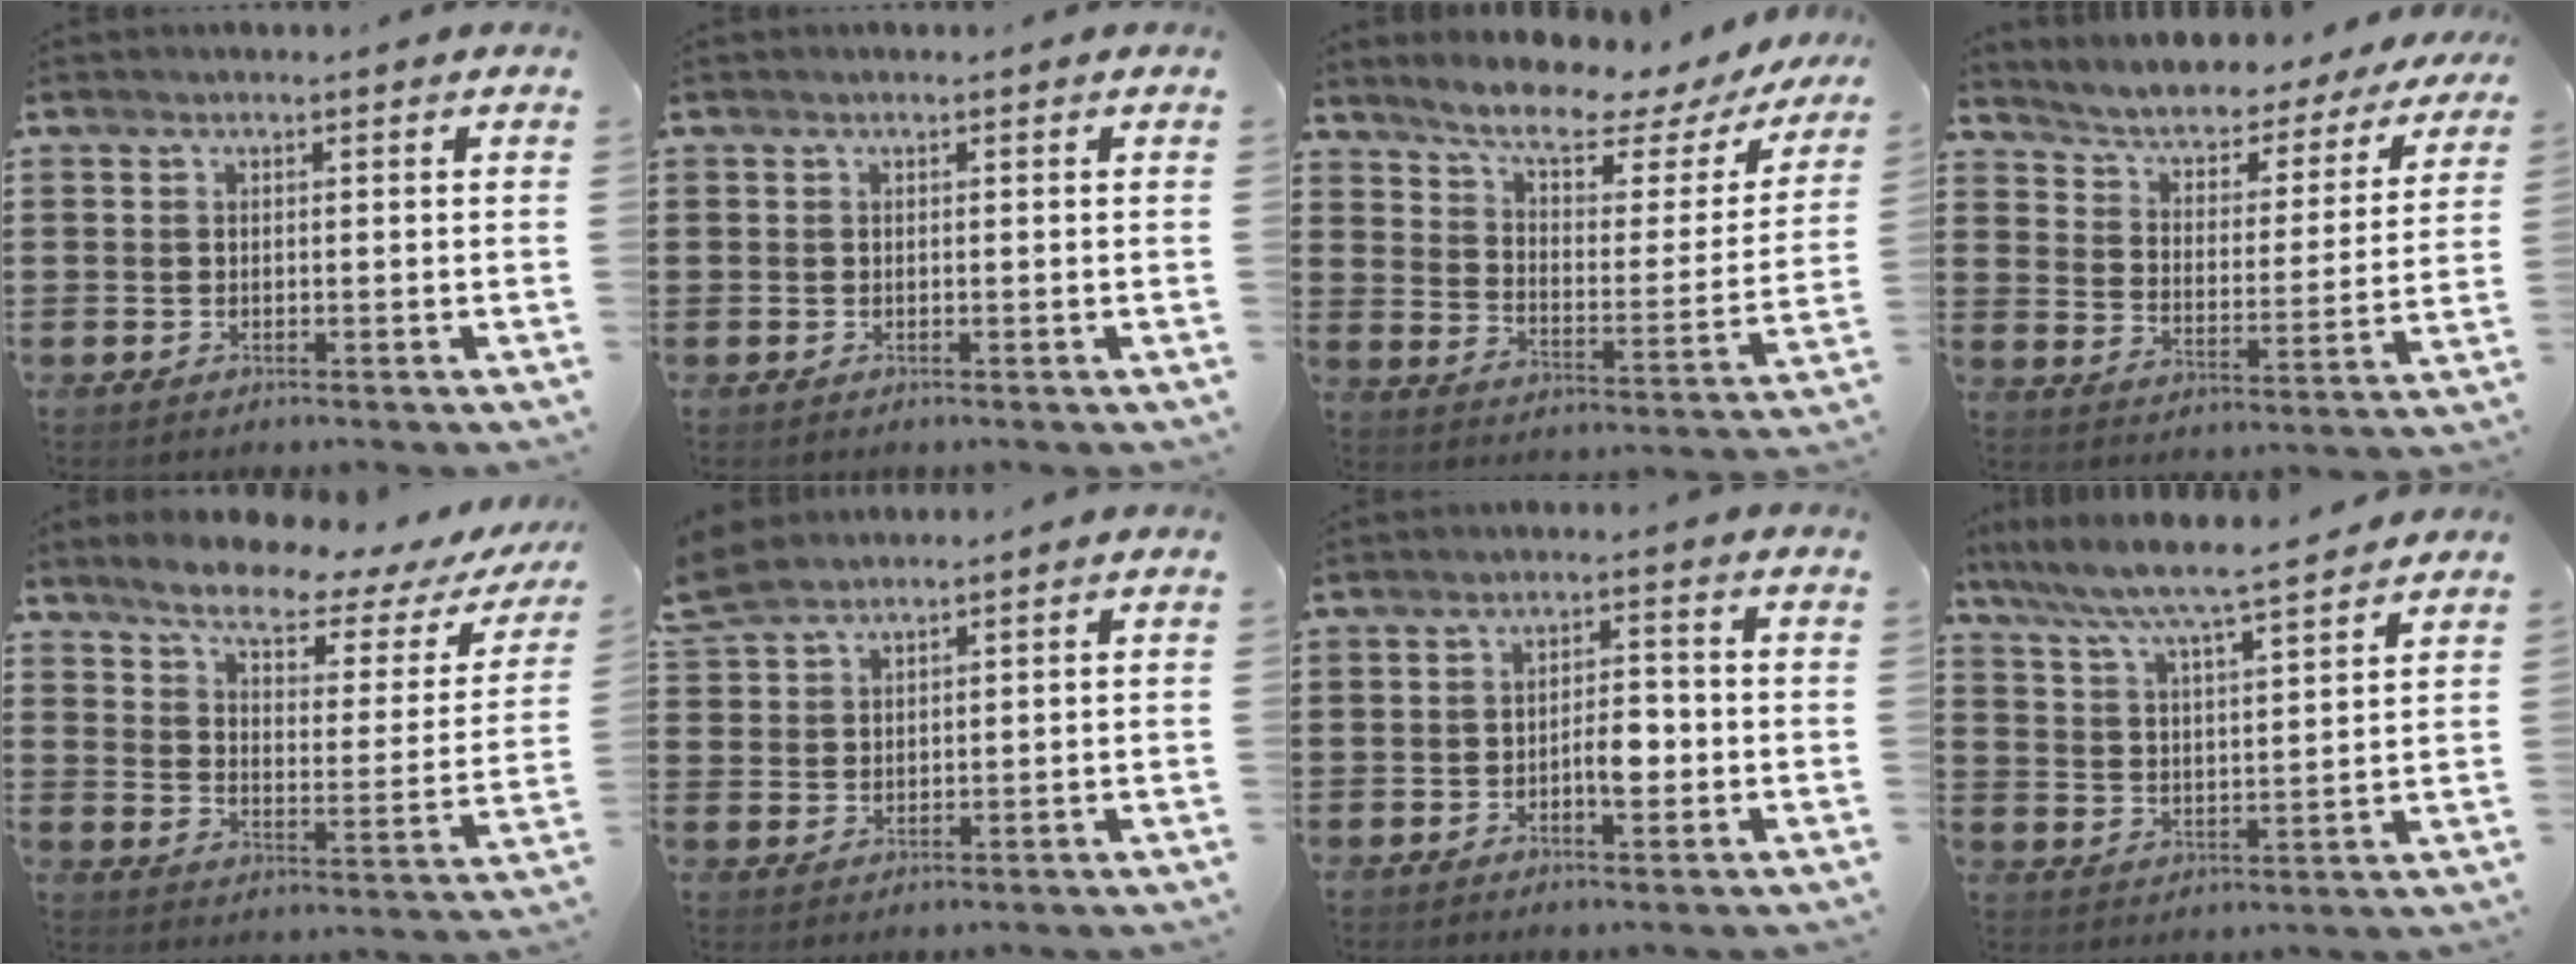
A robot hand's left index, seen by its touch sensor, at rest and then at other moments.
{"total": 0.0}
{"total": 8.2, "force": [6.7, 1.4, 4.5], "torque": [-0.101, -0.043, 0.108]}
{"total": 3.8, "force": [3.4, 1.2, 1.2], "torque": [-0.045, -0.031, 0.047]}
{"total": 8.1, "force": [6.4, 1.4, 4.7], "torque": [-0.103, -0.037, 0.101]}
{"total": 4.2, "force": [3.6, 1.4, 1.5], "torque": [-0.043, 0.000, 0.069]}
{"total": 4.1, "force": [-1.2, 1.7, 3.6], "torque": [-0.056, 0.004, -0.025]}
{"total": 5.7, "force": [5.3, -0.5, 2.0], "torque": [-0.064, -0.041, 0.084]}